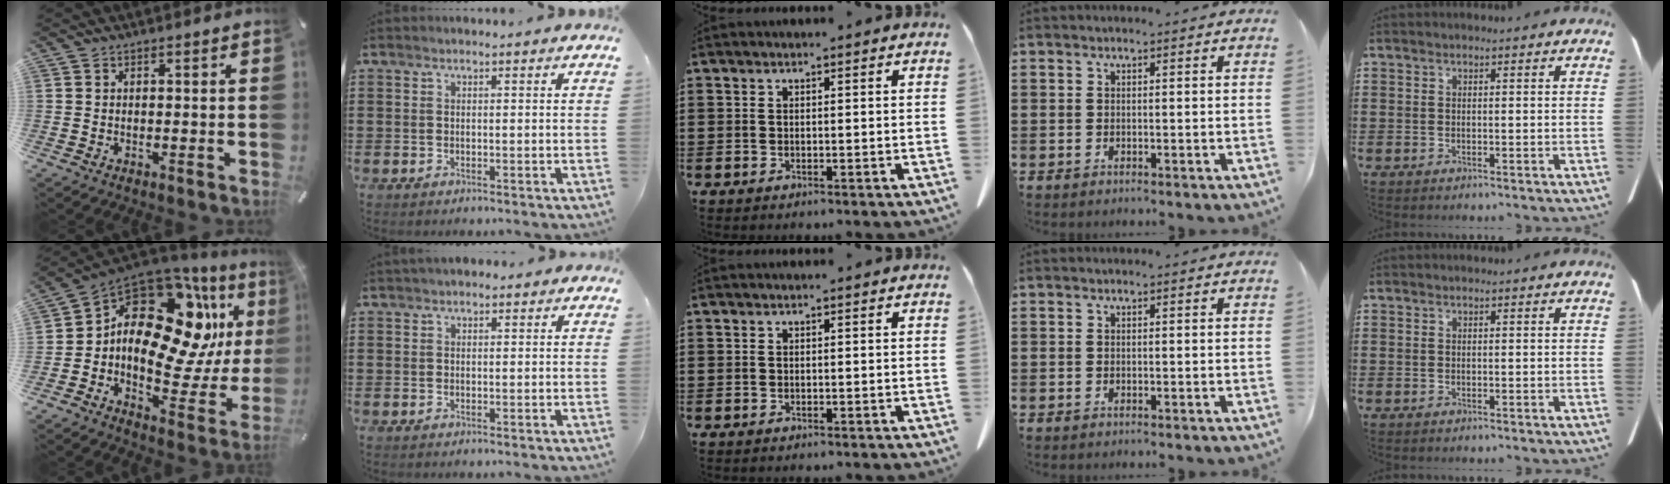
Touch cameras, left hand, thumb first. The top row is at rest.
{"thumb": {"total": 19.7, "force": [5.6, 12.6, 14.1], "torque": [-0.216, -0.056, 0.093]}, "index": {"total": 0.9, "force": [0.2, 0.6, 0.6], "torque": [-0.014, 0.006, 0.002]}}